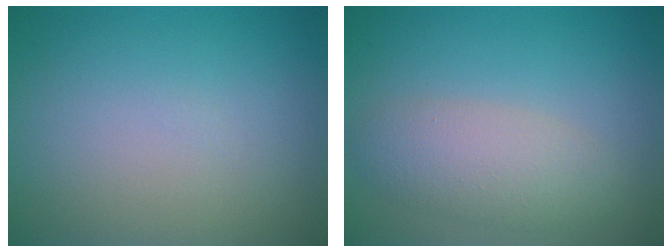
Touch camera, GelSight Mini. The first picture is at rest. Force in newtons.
{"total": 3.7, "press": 3.7, "slide": 0.0}